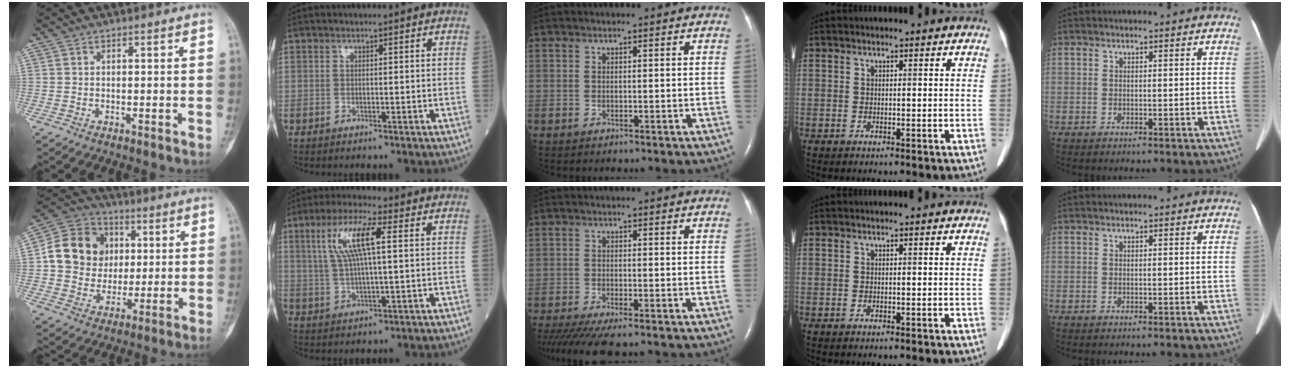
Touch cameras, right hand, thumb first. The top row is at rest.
{"thumb": {"total": 14.9, "force": [2.2, 13.2, 6.5], "torque": [-0.089, 0.011, 0.037]}, "index": {"total": 9.3, "force": [2.7, 1.4, 8.8], "torque": [-0.180, 0.014, 0.052]}, "middle": {"total": 9.0, "force": [-7.4, 0.8, 5.0], "torque": [-0.074, -0.021, -0.119]}}